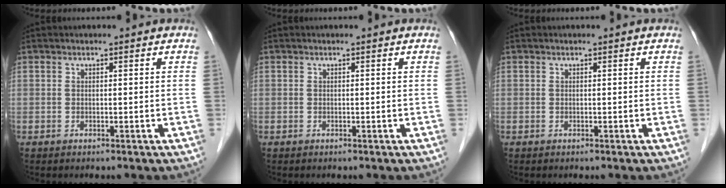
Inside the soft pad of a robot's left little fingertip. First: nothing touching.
{"total": 0.0}
{"total": 0.0}